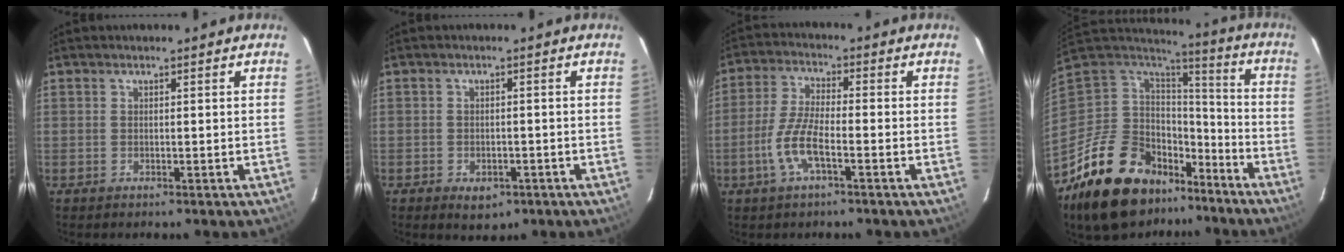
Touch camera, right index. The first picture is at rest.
{"total": 4.4, "force": [-2.4, 3.0, 2.2], "torque": [-0.045, -0.002, -0.024]}
{"total": 7.8, "force": [-3.3, 2.1, 6.7], "torque": [-0.149, 0.000, -0.066]}
{"total": 22.3, "force": [-14.9, 12.5, 10.8], "torque": [-0.231, 0.010, -0.230]}